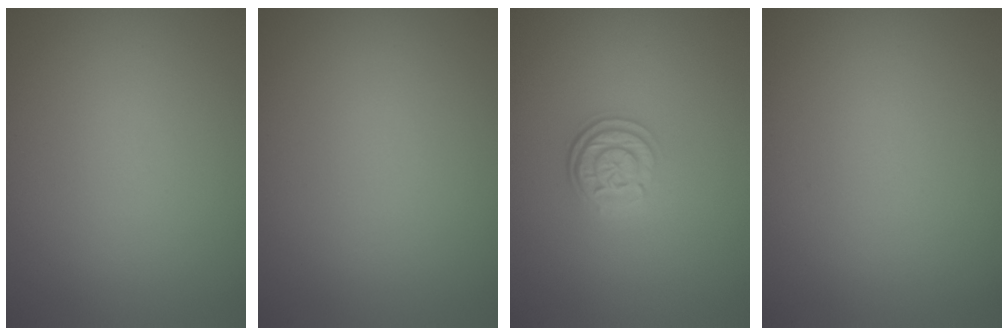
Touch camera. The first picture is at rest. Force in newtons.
{"total": 0.0}
{"total": 3.0, "press": 2.4, "slide": 1.8}
{"total": 0.0}